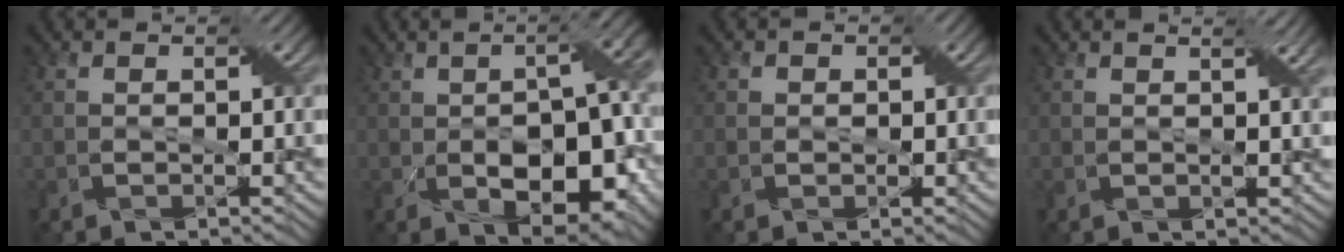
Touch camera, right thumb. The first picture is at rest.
{"total": 12.7, "force": [-2.3, 5.9, 11.0], "torque": [-0.160, -0.008, -0.029]}
{"total": 1.1, "force": [0.2, 1.1, 0.3], "torque": [-0.002, -0.001, 0.001]}
{"total": 2.3, "force": [1.2, 0.2, 2.0], "torque": [-0.033, -0.003, 0.019]}